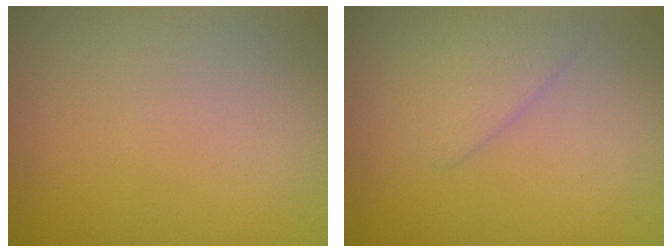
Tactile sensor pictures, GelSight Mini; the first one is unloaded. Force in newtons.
{"total": 1.9, "press": 1.8, "slide": 0.1}